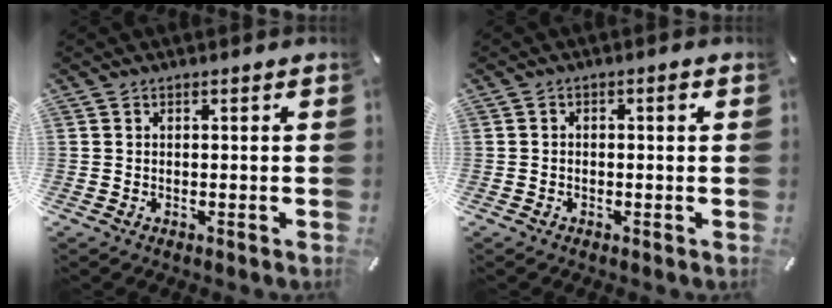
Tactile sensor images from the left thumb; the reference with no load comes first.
{"total": 1.6, "force": [-0.2, 0.7, 1.4], "torque": [-0.028, 0.006, -0.007]}